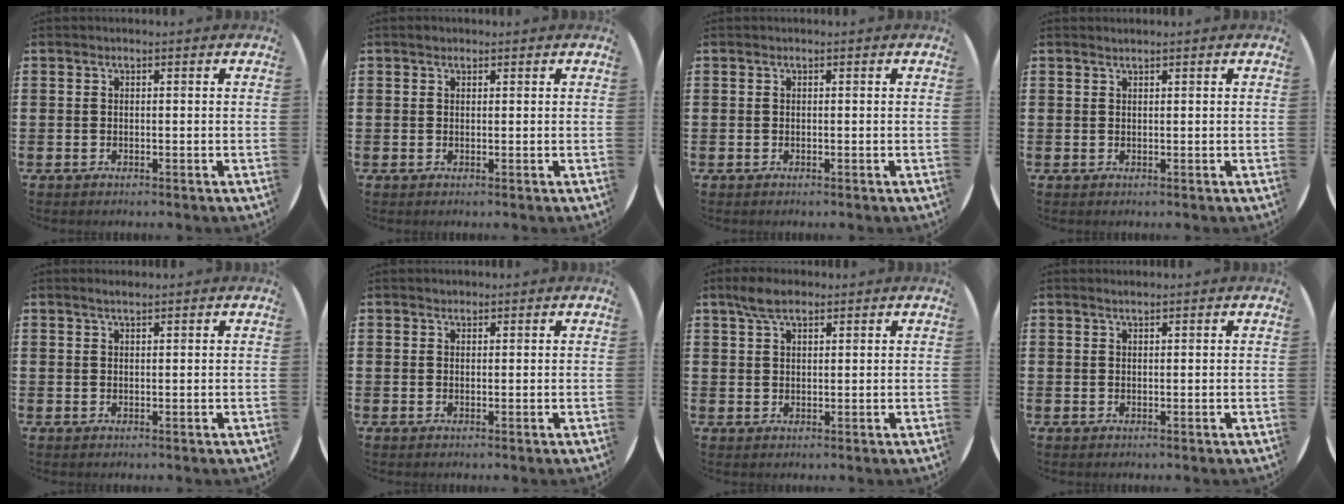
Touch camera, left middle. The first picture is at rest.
{"total": 0.6, "force": [0.5, 0.3, 0.0], "torque": [0.008, 0.000, 0.008]}
{"total": 0.0}
{"total": 0.6, "force": [0.6, -0.1, 0.0], "torque": [0.001, 0.001, 0.011]}
{"total": 1.2, "force": [1.1, 0.0, 0.5], "torque": [-0.009, 0.003, 0.019]}
{"total": 0.7, "force": [0.6, 0.3, -0.1], "torque": [0.002, 0.003, 0.012]}
{"total": 4.0, "force": [3.0, 1.7, 2.0], "torque": [-0.035, 0.005, 0.054]}
{"total": 0.8, "force": [0.8, 0.0, 0.3], "torque": [-0.004, 0.001, 0.014]}